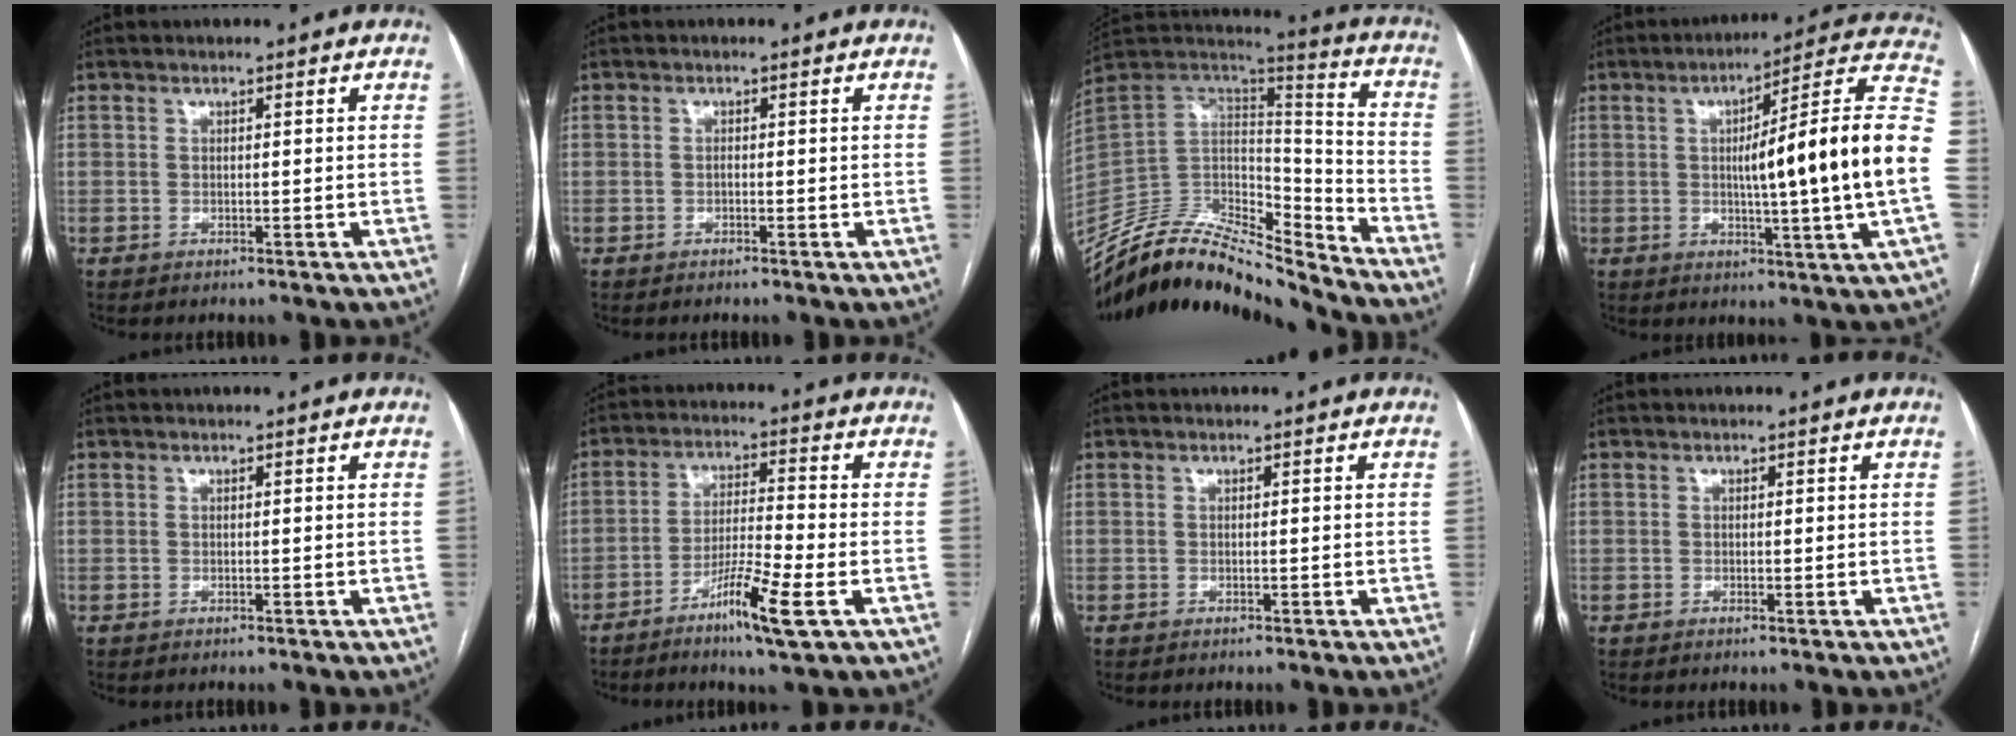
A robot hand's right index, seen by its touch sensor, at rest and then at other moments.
{"total": 0.5, "force": [-0.3, 0.4, 0.1], "torque": [0.001, 0.003, -0.006]}
{"total": 22.6, "force": [-21.1, 4.6, 6.7], "torque": [-0.143, 0.042, -0.357]}
{"total": 20.5, "force": [-0.6, -1.2, 20.5], "torque": [-0.260, 0.016, -0.020]}
{"total": 0.0}
{"total": 9.1, "force": [-4.5, -0.2, 7.8], "torque": [-0.147, -0.011, -0.080]}
{"total": 0.0}
{"total": 0.0}